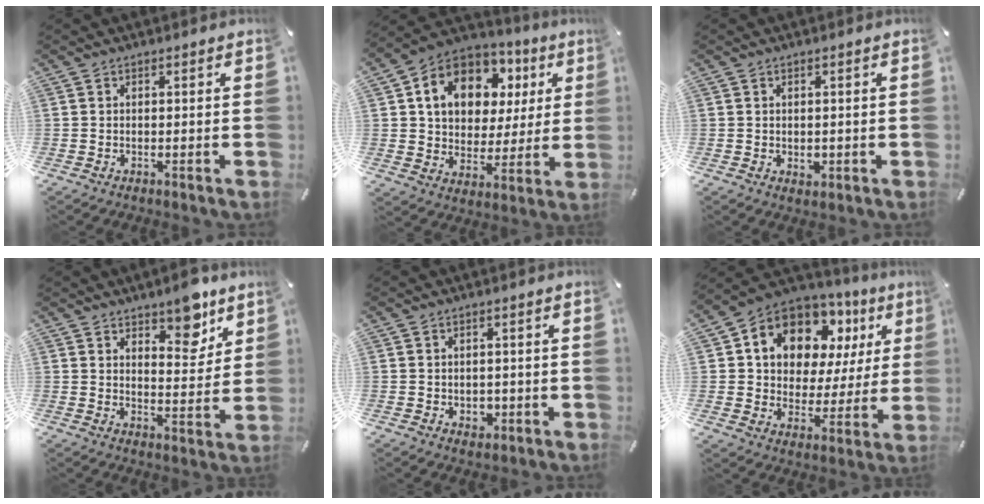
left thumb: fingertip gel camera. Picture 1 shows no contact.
{"total": 13.4, "force": [5.2, 10.6, 6.4], "torque": [-0.118, -0.019, 0.100]}
{"total": 1.6, "force": [-0.2, 1.3, 0.9], "torque": [-0.017, 0.002, -0.002]}
{"total": 9.2, "force": [7.0, 4.3, 4.1], "torque": [-0.034, -0.050, 0.117]}
{"total": 2.4, "force": [-0.3, 2.1, 1.1], "torque": [-0.005, -0.004, -0.008]}
{"total": 11.8, "force": [6.6, 8.5, 4.9], "torque": [-0.093, -0.048, 0.122]}